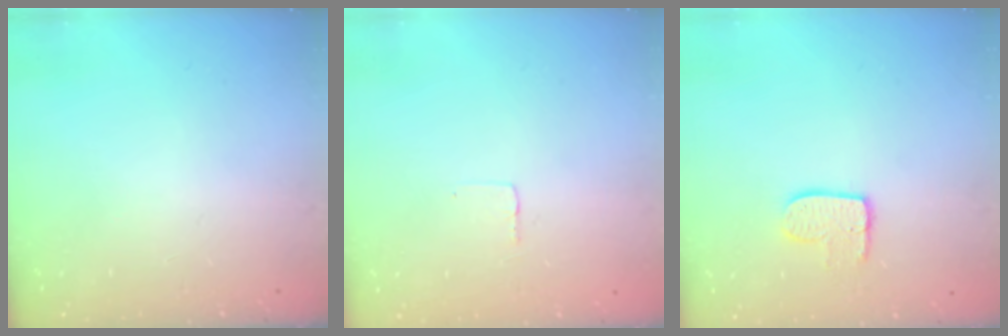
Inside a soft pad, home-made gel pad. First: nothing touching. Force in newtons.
{"total": 1.9, "press": 1.9, "slide": 0.1}
{"total": 8.1, "press": 8.0, "slide": 0.6}